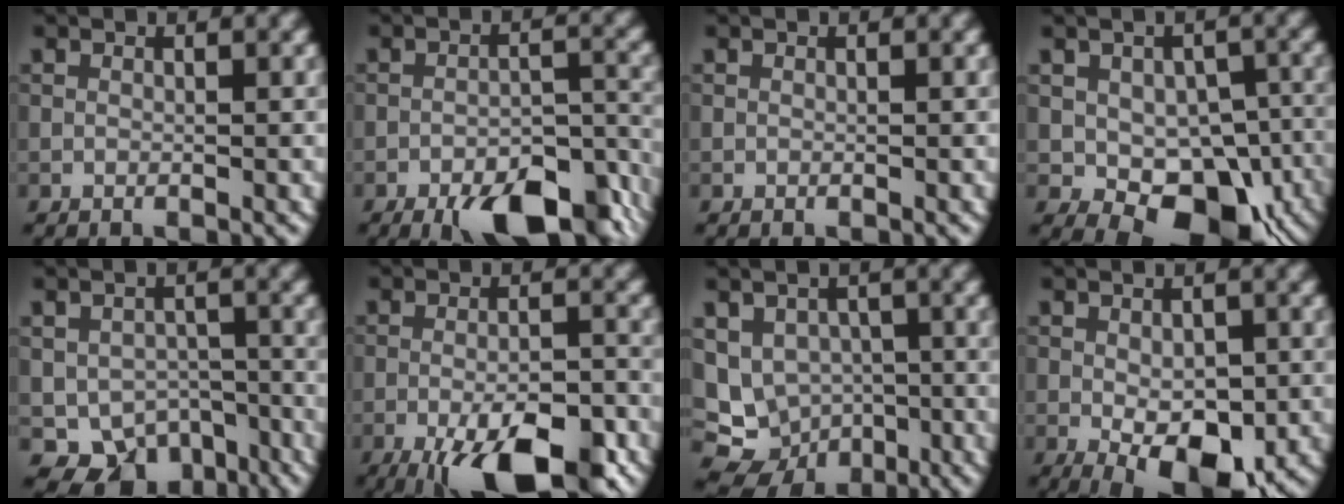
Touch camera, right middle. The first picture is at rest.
{"total": 10.4, "force": [-7.0, 3.8, 6.7], "torque": [-0.088, -0.008, -0.097]}
{"total": 0.0}
{"total": 9.6, "force": [-3.2, 6.1, 6.7], "torque": [-0.091, -0.019, -0.031]}
{"total": 6.4, "force": [-3.8, 4.3, 2.8], "torque": [-0.031, -0.025, -0.047]}
{"total": 11.5, "force": [-6.5, 3.8, 8.7], "torque": [-0.146, -0.016, -0.099]}
{"total": 7.8, "force": [-2.4, 6.7, 3.2], "torque": [-0.036, -0.006, -0.041]}
{"total": 7.6, "force": [-2.7, 3.5, 6.2], "torque": [-0.103, -0.018, -0.032]}